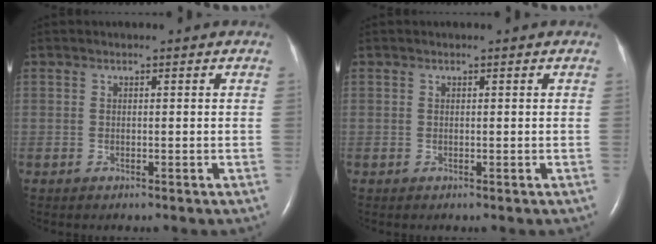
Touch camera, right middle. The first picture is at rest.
{"total": 0.0}